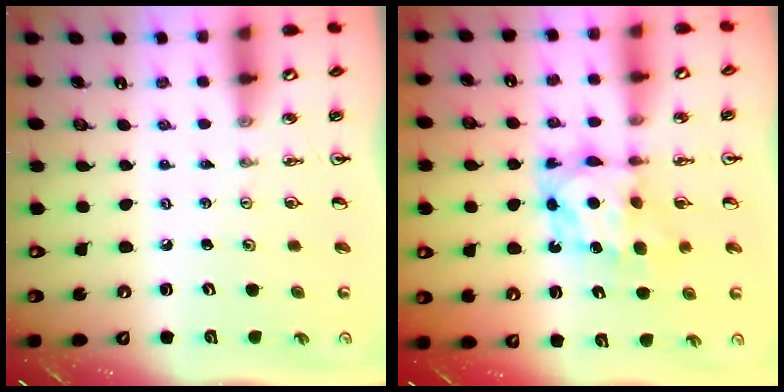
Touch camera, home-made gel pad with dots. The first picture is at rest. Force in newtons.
{"total": 6.9, "press": 6.9, "slide": 0.5}